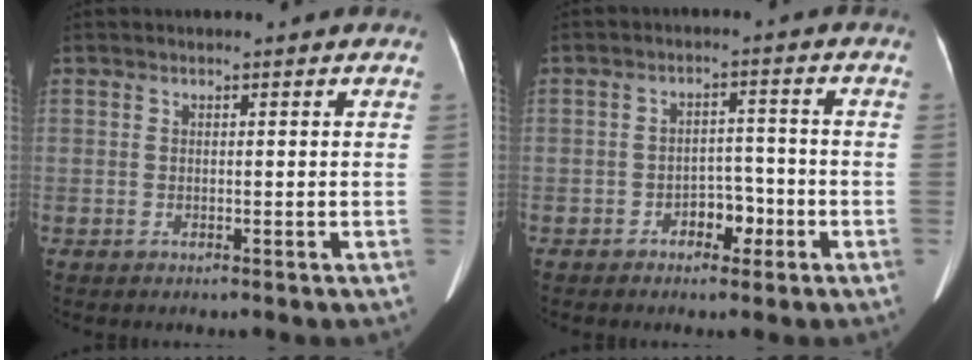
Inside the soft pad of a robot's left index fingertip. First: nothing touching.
{"total": 3.8, "force": [-2.2, 2.2, 2.2], "torque": [-0.028, 0.010, -0.033]}